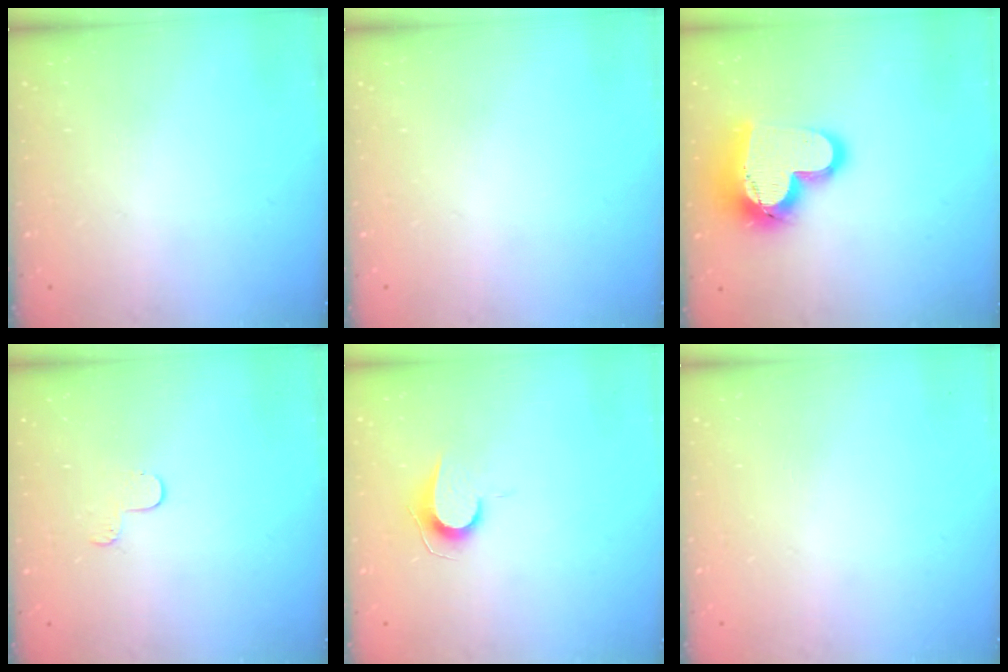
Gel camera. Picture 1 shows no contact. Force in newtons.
{"total": 0.0}
{"total": 17.4, "press": 17.4, "slide": 1.3}
{"total": 4.1, "press": 4.0, "slide": 0.4}
{"total": 7.0, "press": 7.0, "slide": 0.7}
{"total": 0.8, "press": 0.8, "slide": 0.1}